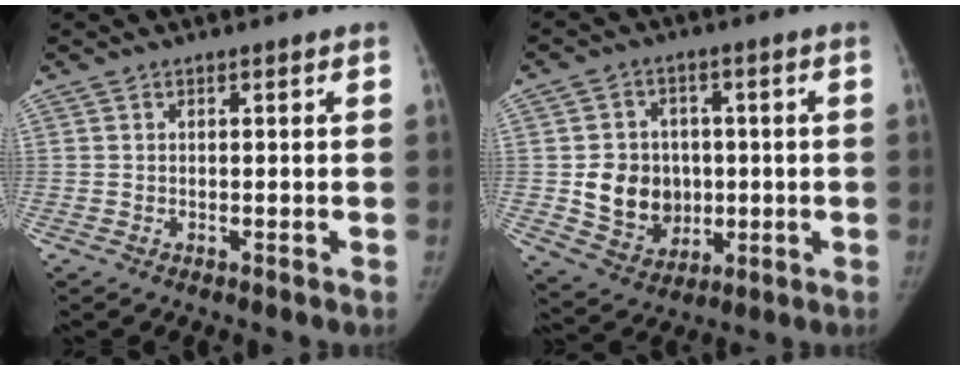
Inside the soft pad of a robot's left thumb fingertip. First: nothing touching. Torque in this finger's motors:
{"motor_torque": [0.01, 0.13, 0.03, -0.01, 0.02]}